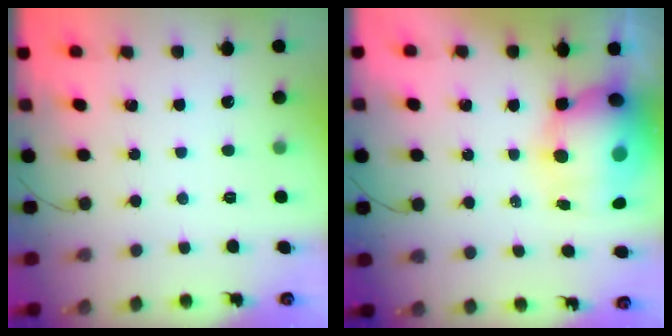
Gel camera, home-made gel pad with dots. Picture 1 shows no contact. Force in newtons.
{"total": 17.9, "press": 15.8, "slide": 8.4}